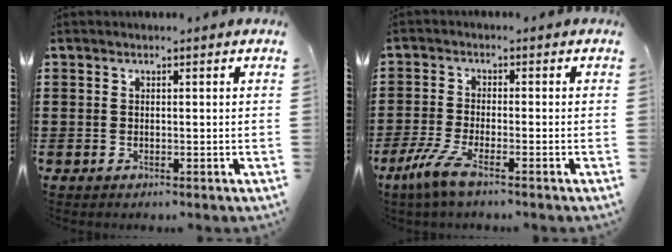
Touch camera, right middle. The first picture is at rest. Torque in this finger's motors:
{"motor_torque": [1.99, -0.15, 0.39, 0.12]}